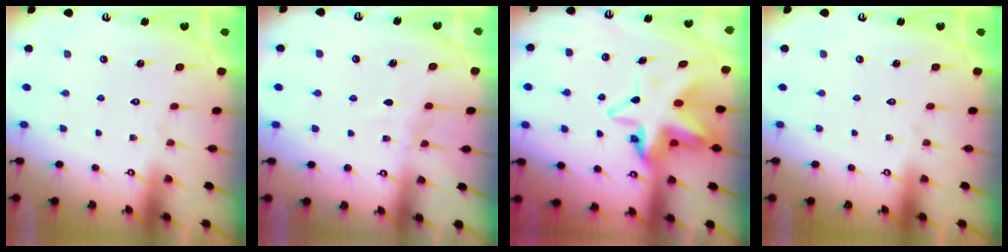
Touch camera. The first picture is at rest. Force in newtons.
{"total": 5.4, "press": 5.4, "slide": 0.6}
{"total": 11.4, "press": 11.3, "slide": 1.3}
{"total": 0.0}